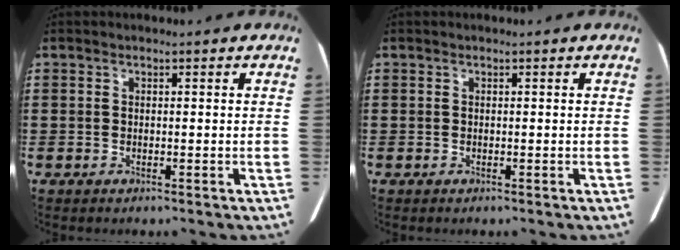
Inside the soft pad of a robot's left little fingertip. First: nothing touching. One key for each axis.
{"total": 0.0}